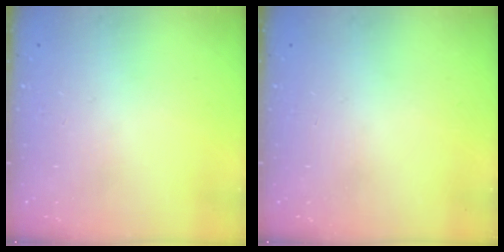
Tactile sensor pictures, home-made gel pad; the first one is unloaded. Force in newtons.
{"total": 0.0}